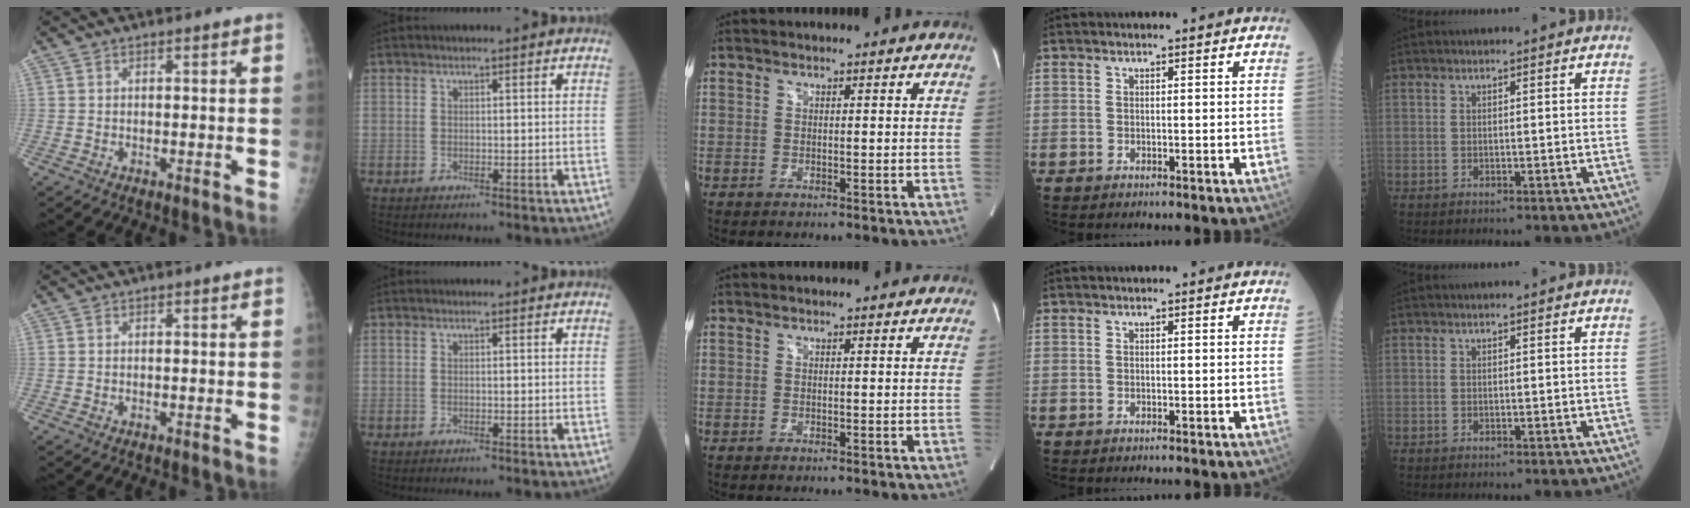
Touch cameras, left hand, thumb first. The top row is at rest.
{}